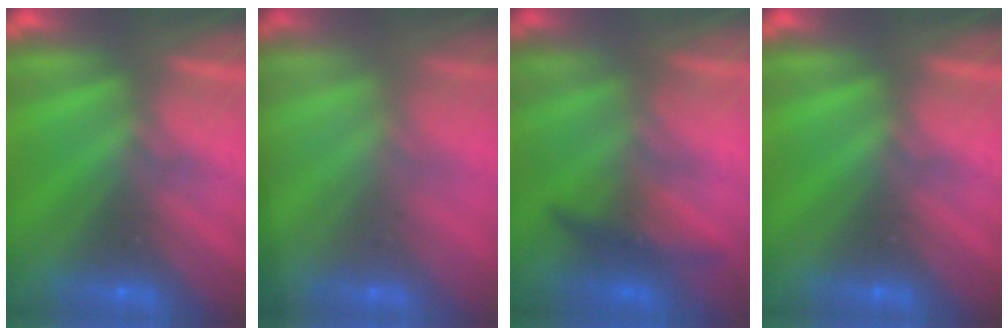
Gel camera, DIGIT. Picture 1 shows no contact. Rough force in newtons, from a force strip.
{"total": 1.4}
{"total": 1.3}
{"total": 0.0}